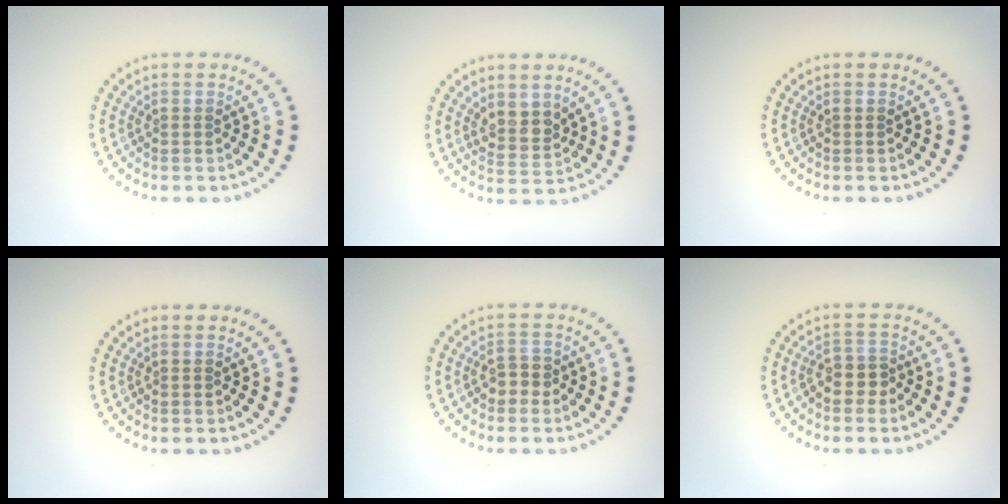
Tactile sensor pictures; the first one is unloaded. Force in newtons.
{"total": 2.4, "press": 2.1, "slide": 1.1}
{"total": 0.0}
{"total": 0.0}
{"total": 1.7, "press": 1.6, "slide": 0.6}
{"total": 2.4, "press": 2.1, "slide": 1.1}